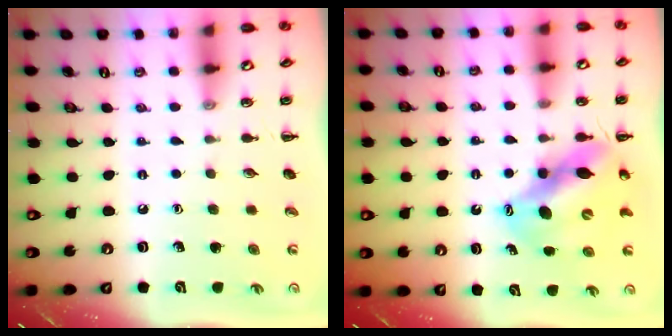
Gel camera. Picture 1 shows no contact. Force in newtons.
{"total": 12.5, "press": 11.9, "slide": 3.6}